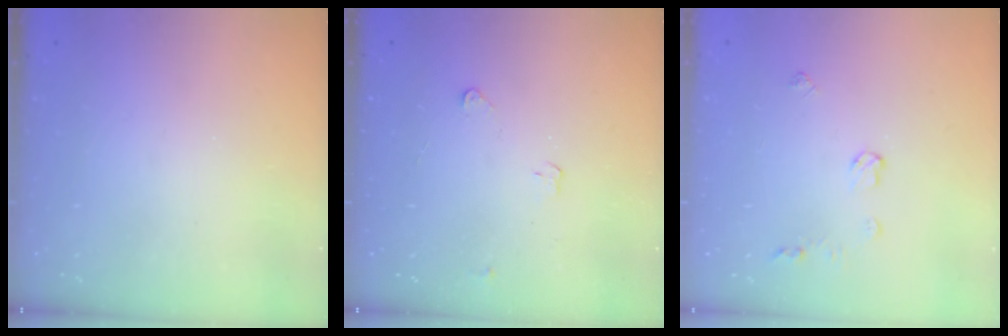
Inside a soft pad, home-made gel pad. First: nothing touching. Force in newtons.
{"total": 3.2, "press": 3.1, "slide": 0.4}
{"total": 4.9, "press": 4.8, "slide": 0.7}